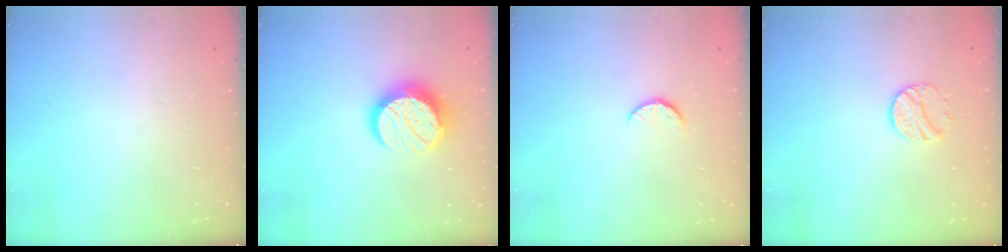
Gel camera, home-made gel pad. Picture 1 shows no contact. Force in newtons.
{"total": 12.7, "press": 12.7, "slide": 0.9}
{"total": 5.6, "press": 5.6, "slide": 0.6}
{"total": 8.7, "press": 8.7, "slide": 0.3}